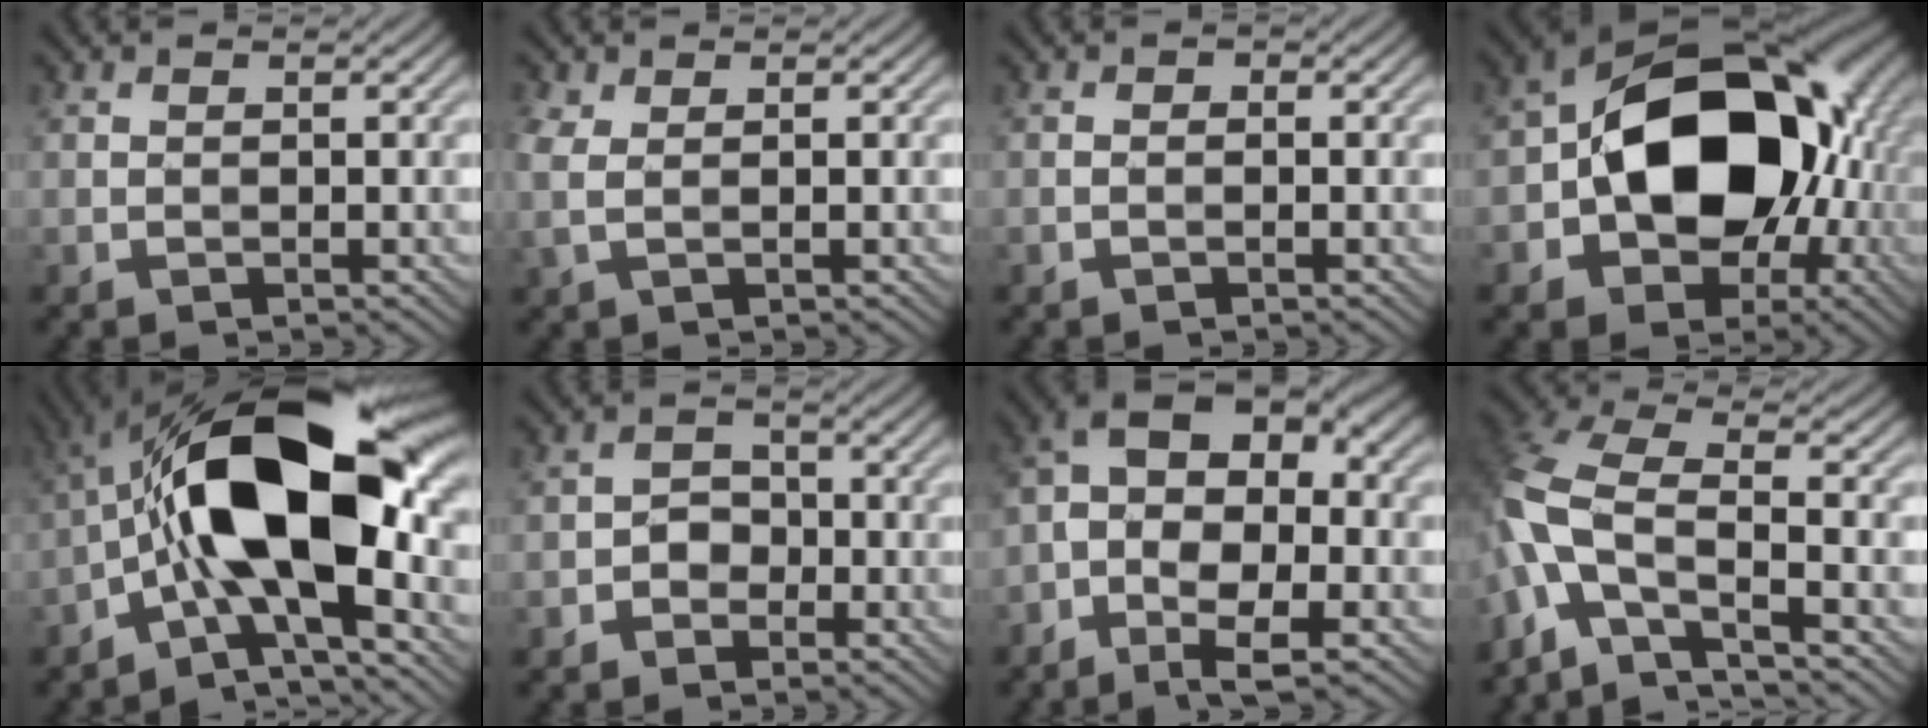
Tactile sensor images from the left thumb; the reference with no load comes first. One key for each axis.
{"total": 2.5, "fx": 0.8, "fy": 1.2, "fz": 2.1, "tx": -0.061, "ty": 0.005, "tz": 0.012}
{"total": 0.7, "fx": -0.3, "fy": 0.4, "fz": 0.4, "tx": -0.006, "ty": 0.000, "tz": -0.007}
{"total": 17.7, "fx": -1.6, "fy": 12.5, "fz": 12.4, "tx": -0.175, "ty": -0.003, "tz": -0.034}
{"total": 17.8, "fx": -1.6, "fy": 7.6, "fz": 16.0, "tx": -0.267, "ty": 0.034, "tz": -0.043}
{"total": 2.6, "fx": -1.1, "fy": 2.2, "fz": 1.0, "tx": -0.005, "ty": 0.006, "tz": -0.030}
{"total": 14.1, "fx": -2.8, "fy": 7.3, "fz": 11.7, "tx": -0.210, "ty": 0.003, "tz": -0.043}
{"total": 9.7, "fx": -4.6, "fy": 4.1, "fz": 7.5, "tx": -0.163, "ty": -0.001, "tz": -0.106}